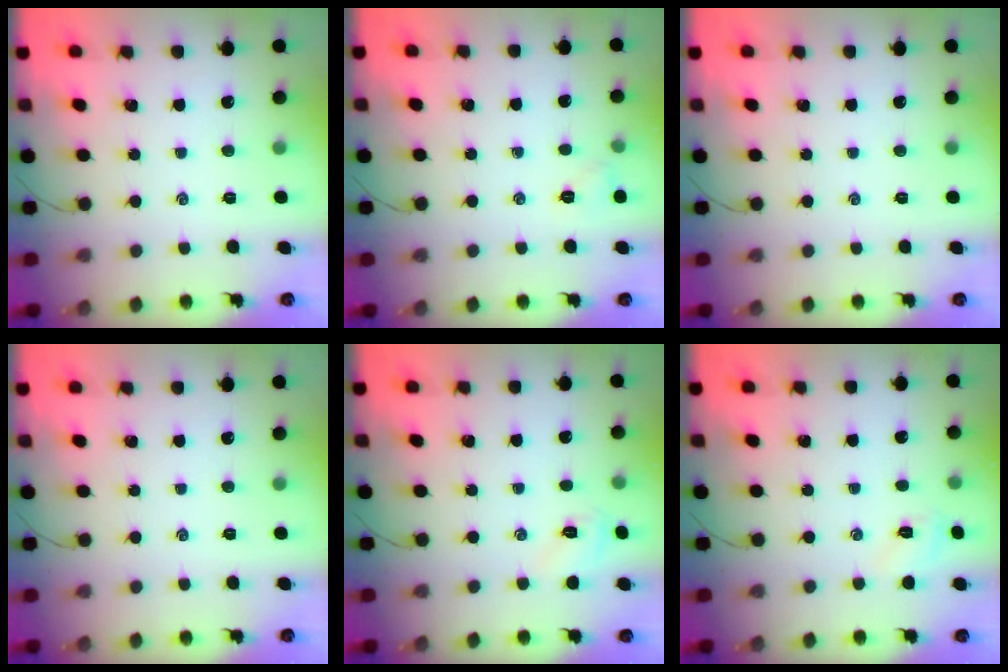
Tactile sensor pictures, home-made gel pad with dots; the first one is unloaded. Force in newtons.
{"total": 4.1, "press": 4.0, "slide": 1.1}
{"total": 0.0}
{"total": 0.0}
{"total": 4.0, "press": 3.9, "slide": 1.1}
{"total": 3.3, "press": 3.1, "slide": 0.8}